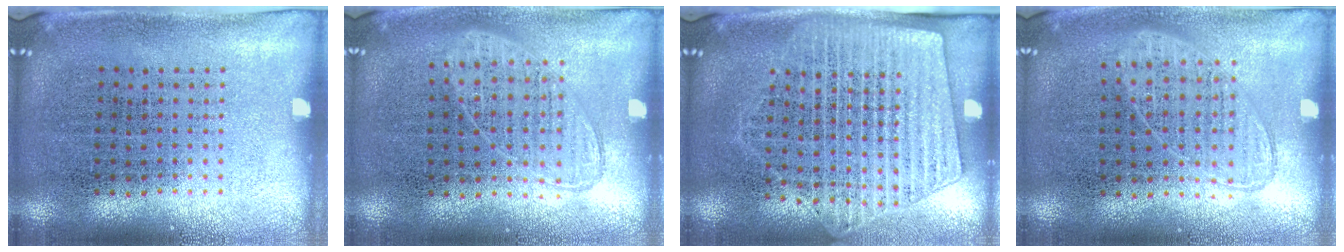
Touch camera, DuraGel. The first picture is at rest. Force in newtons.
{"total": 0.9, "press": 0.9, "slide": 0.3}
{"total": 1.8, "press": 1.5, "slide": 1.0}
{"total": 0.9, "press": 0.9, "slide": 0.3}